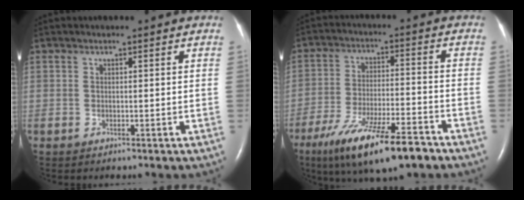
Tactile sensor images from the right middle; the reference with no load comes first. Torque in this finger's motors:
{"motor_torque": [1.16, -0.98, 0.33, 0.13]}